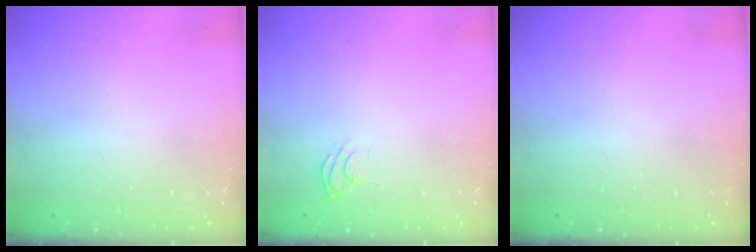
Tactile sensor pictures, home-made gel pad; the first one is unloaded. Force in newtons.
{"total": 6.1, "press": 5.9, "slide": 1.4}
{"total": 0.0}